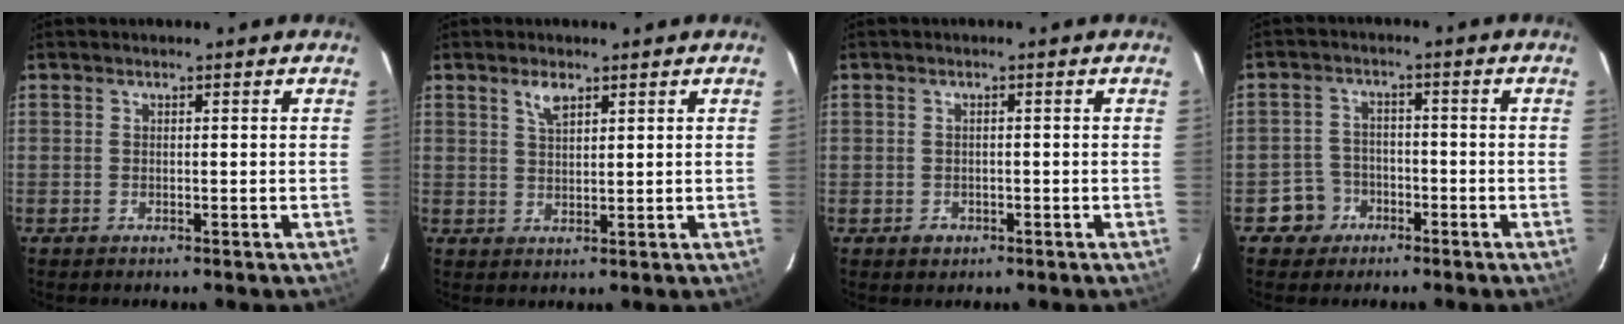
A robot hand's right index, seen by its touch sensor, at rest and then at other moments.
{"total": 3.0, "force": [1.9, 1.2, 2.0], "torque": [-0.037, 0.003, 0.038]}
{"total": 2.2, "force": [-0.7, 2.0, 0.4], "torque": [-0.007, 0.002, -0.007]}
{"total": 5.1, "force": [-2.7, 4.3, 0.1], "torque": [-0.009, 0.021, -0.047]}